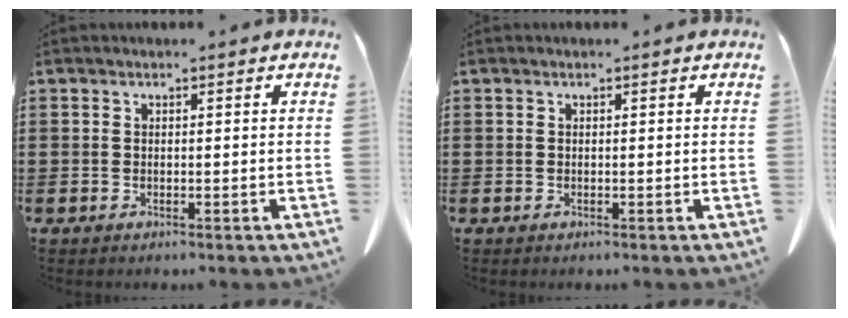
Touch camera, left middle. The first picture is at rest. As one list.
[{"total": 0.0}]